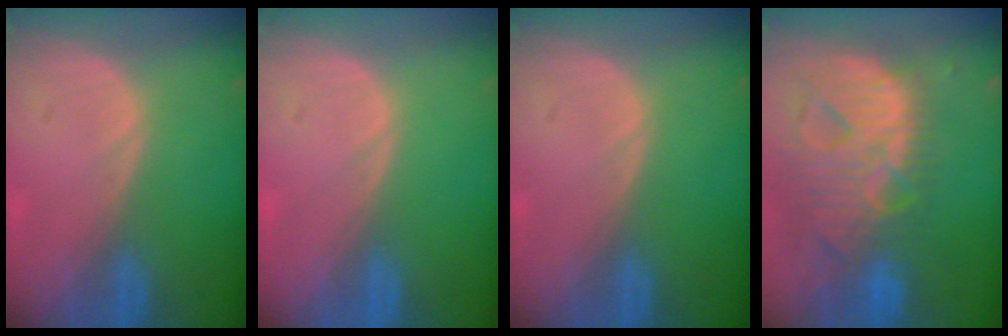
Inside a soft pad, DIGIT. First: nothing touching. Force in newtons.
{"total": 0.0}
{"total": 0.0}
{"total": 13.5, "press": 11.5, "slide": 7.1}